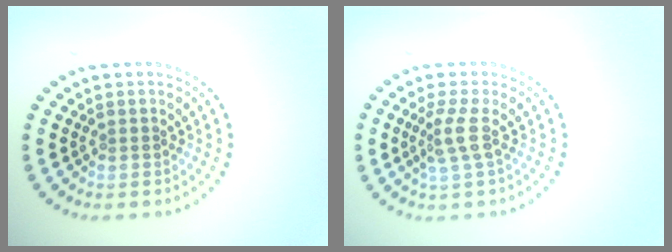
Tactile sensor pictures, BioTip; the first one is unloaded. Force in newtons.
{"total": 2.2, "press": 1.6, "slide": 1.5}